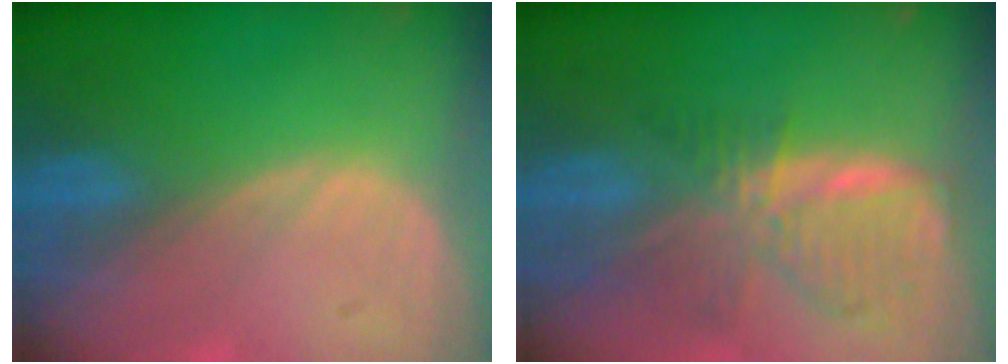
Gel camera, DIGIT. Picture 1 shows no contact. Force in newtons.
{"total": 8.4, "press": 7.3, "slide": 4.0}